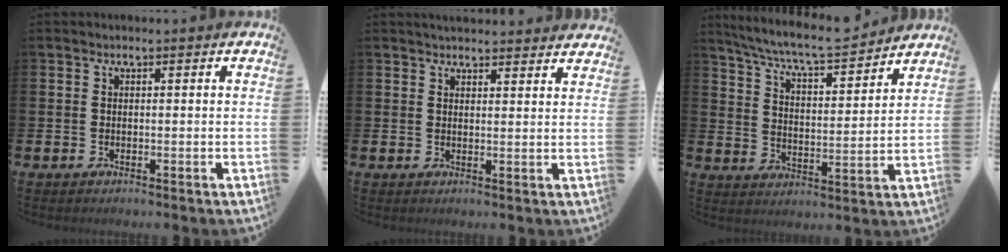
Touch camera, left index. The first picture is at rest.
{"total": 3.1, "force": [3.1, 0.3, 0.0], "torque": [-0.007, -0.015, 0.057]}
{"total": 8.0, "force": [7.5, 0.8, 2.7], "torque": [-0.085, -0.048, 0.131]}